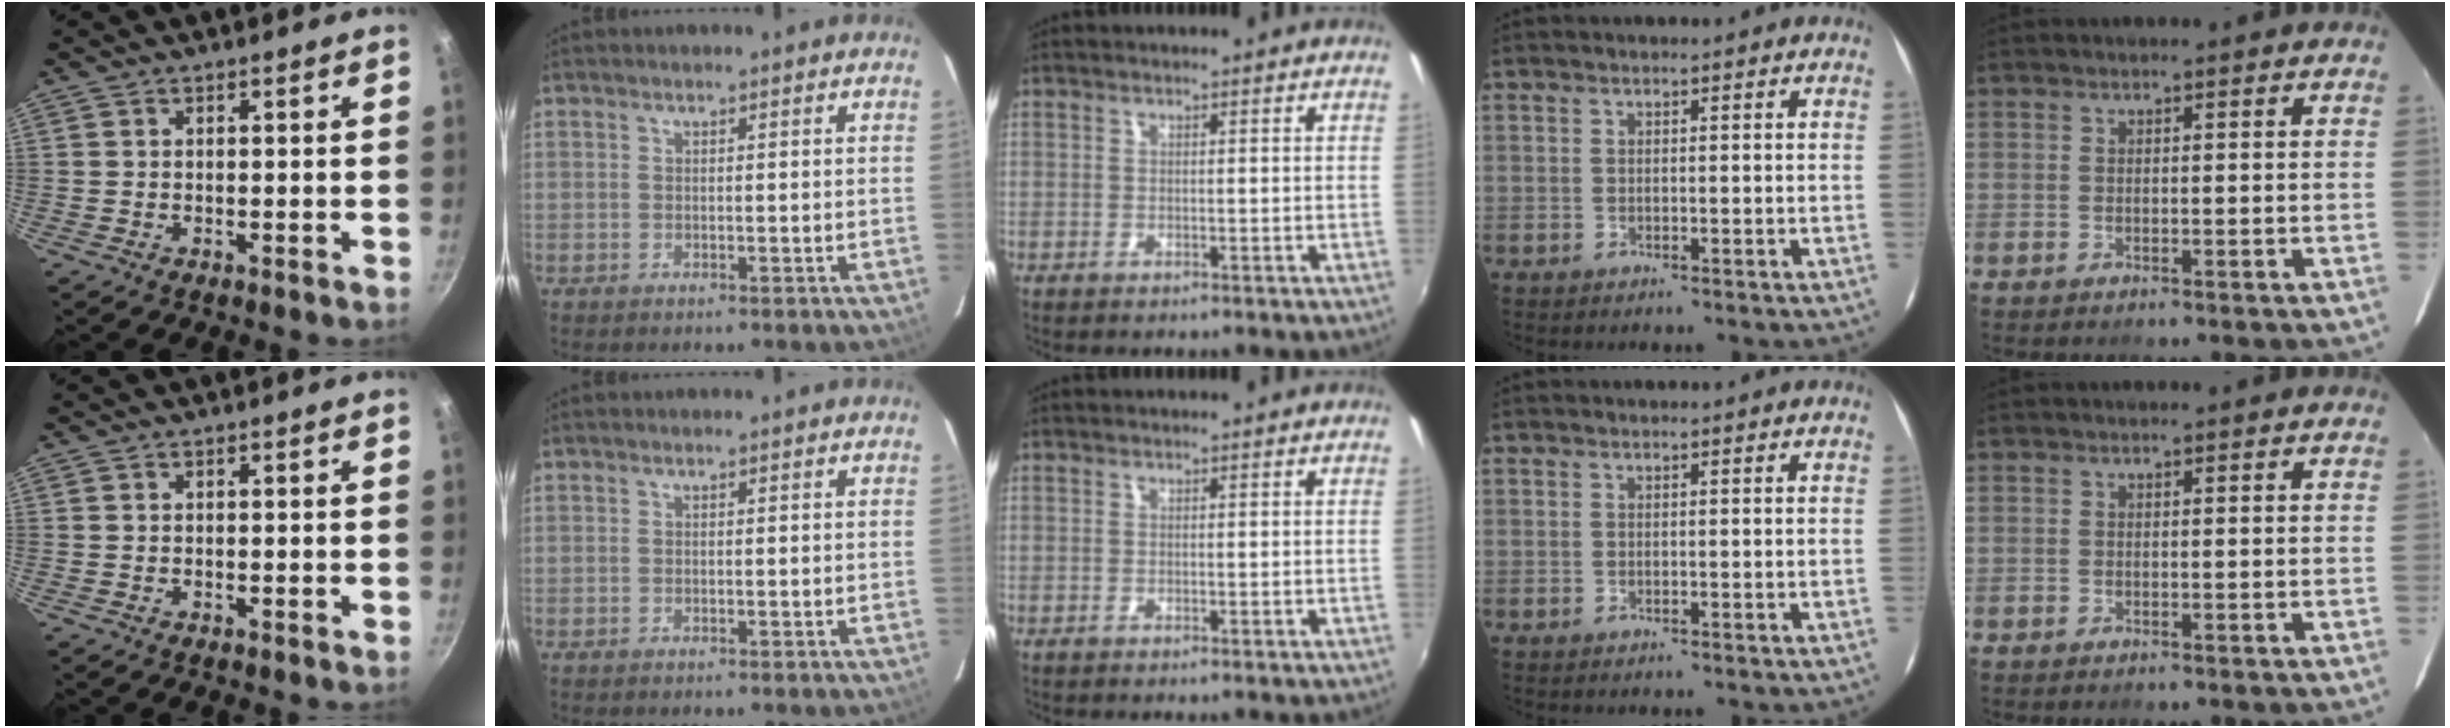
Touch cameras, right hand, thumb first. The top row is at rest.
{}